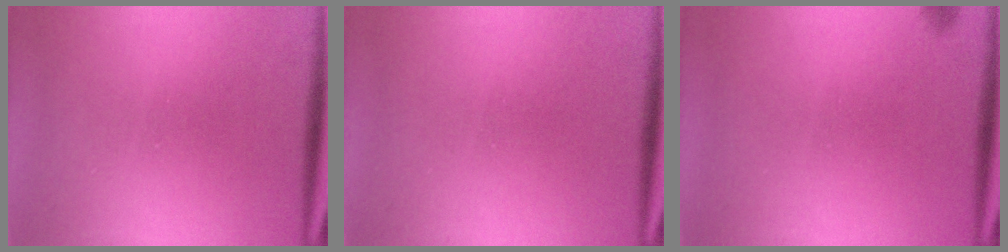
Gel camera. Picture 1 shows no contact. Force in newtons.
{"total": 1.6}
{"total": 0.6}